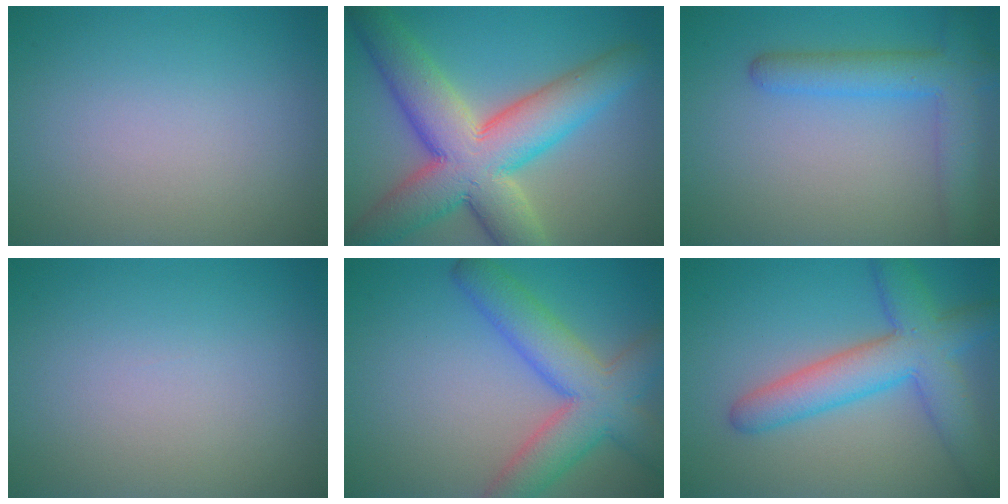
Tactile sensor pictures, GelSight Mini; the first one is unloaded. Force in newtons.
{"total": 11.5, "press": 11.5, "slide": 0.5}
{"total": 4.7, "press": 4.7, "slide": 0.3}
{"total": 0.0}
{"total": 7.3, "press": 7.3, "slide": 0.4}
{"total": 6.8, "press": 6.8, "slide": 0.1}